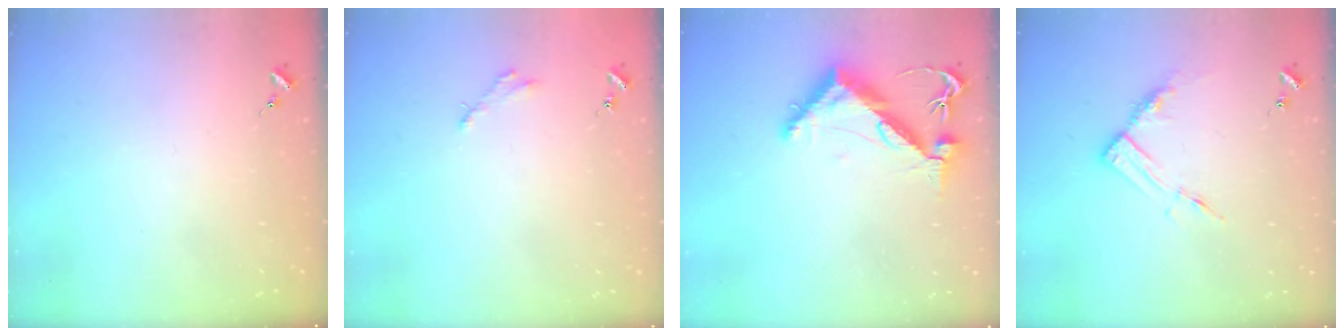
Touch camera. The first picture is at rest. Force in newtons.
{"total": 2.5, "press": 2.5, "slide": 0.2}
{"total": 11.0, "press": 10.9, "slide": 1.1}
{"total": 8.8, "press": 8.8, "slide": 0.6}